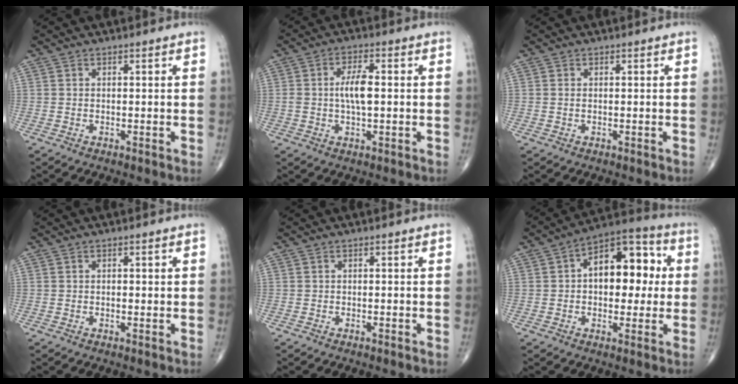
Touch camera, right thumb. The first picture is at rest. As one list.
[{"total": 5.9, "force": [0.2, 2.4, 5.4], "torque": [-0.102, 0.006, 0.001]}, {"total": 0.6, "force": [0.0, 0.3, 0.5], "torque": [-0.013, 0.002, 0.003]}, {"total": 0.7, "force": [0.1, 0.3, 0.6], "torque": [-0.009, -0.001, 0.002]}, {"total": 0.0}, {"total": 14.8, "force": [1.8, 8.8, 11.8], "torque": [-0.126, 0.028, 0.017]}]